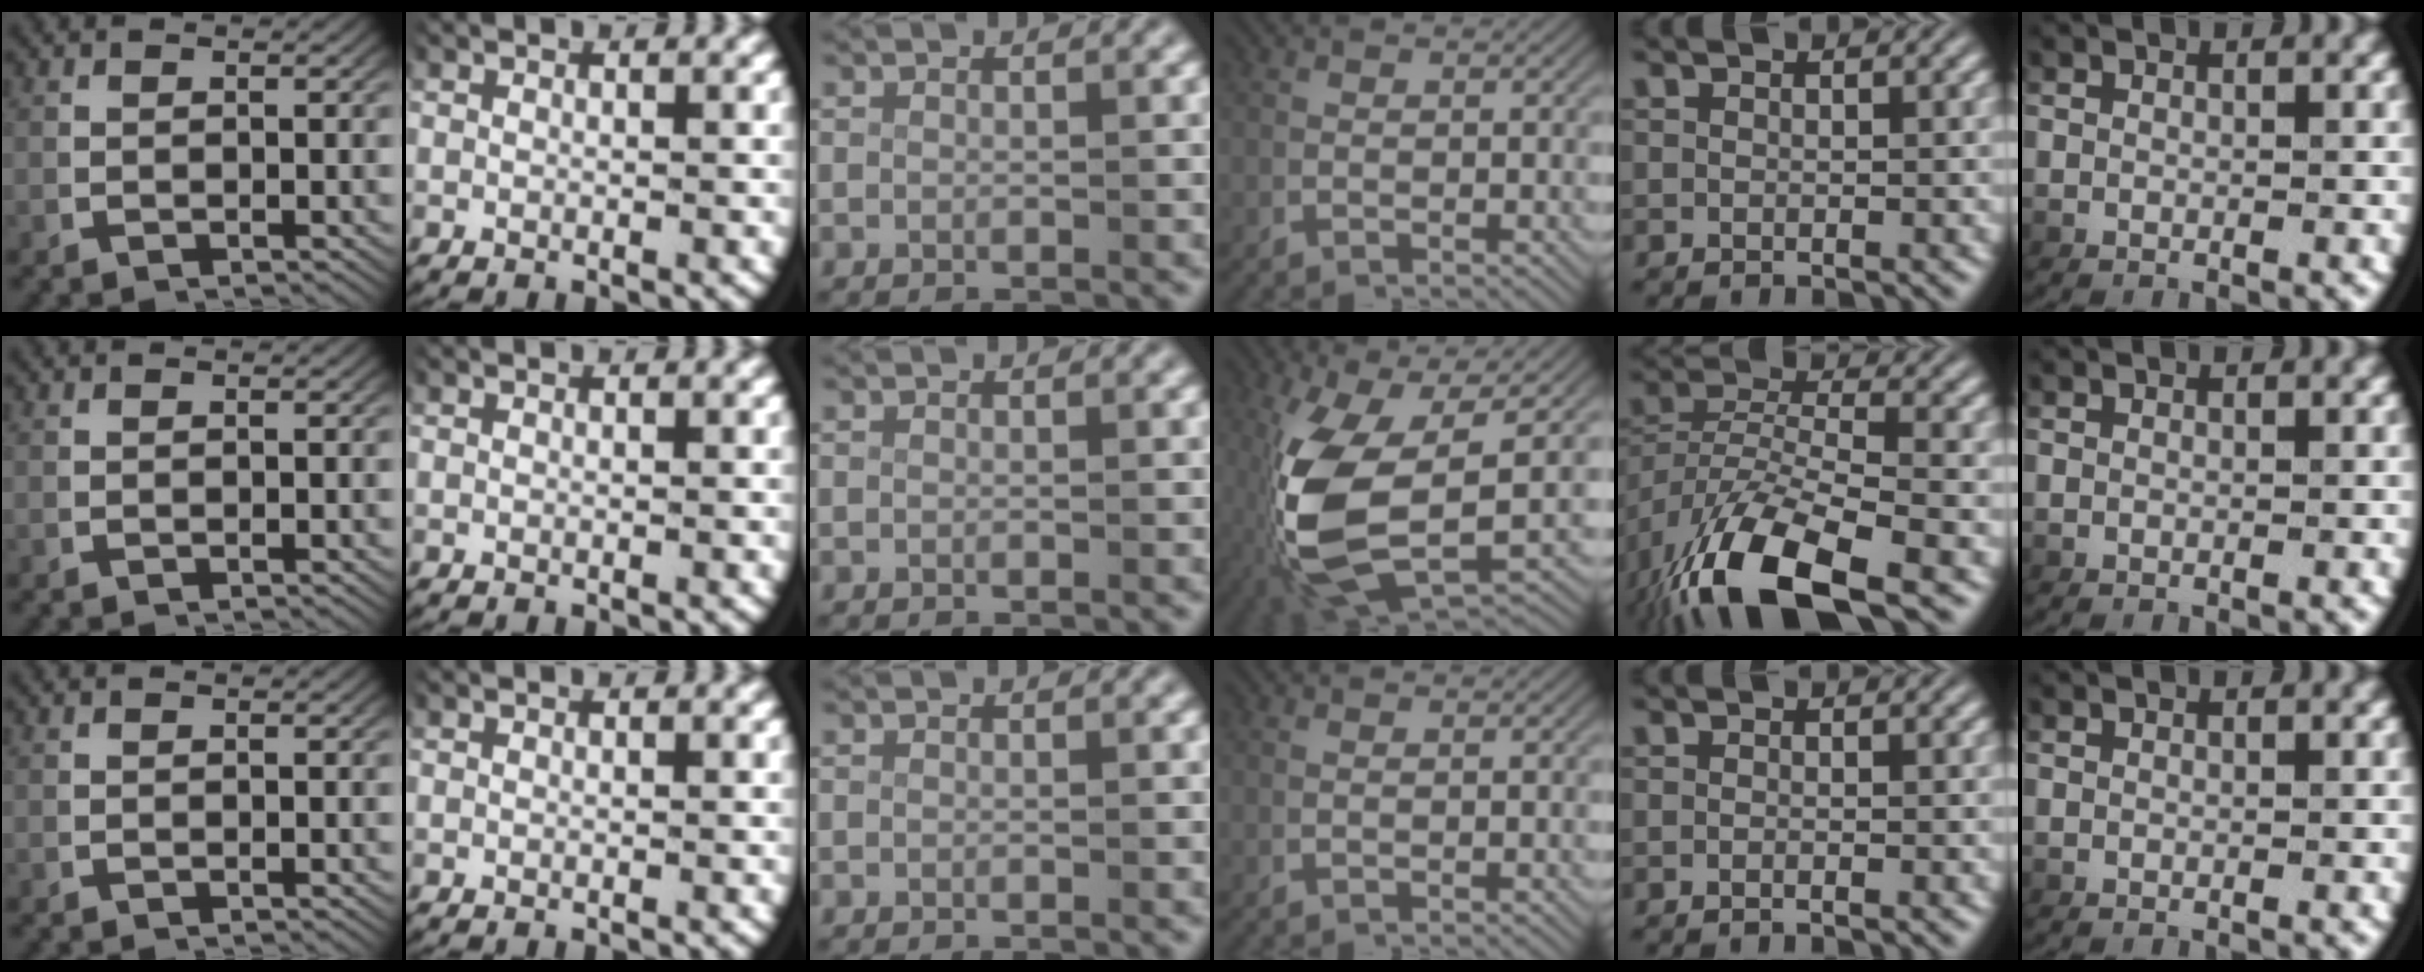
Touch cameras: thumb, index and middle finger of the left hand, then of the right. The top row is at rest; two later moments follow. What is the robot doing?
{"motion": "lift_and_place", "object": "scissors"}